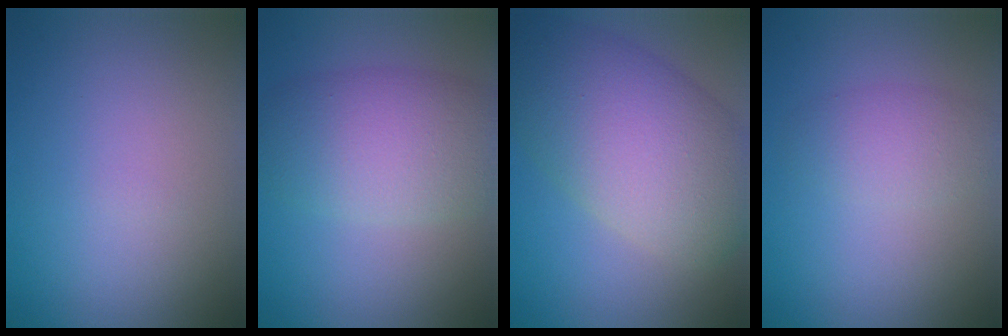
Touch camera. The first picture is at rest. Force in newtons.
{"total": 6.8, "press": 6.8, "slide": 0.5}
{"total": 10.5, "press": 10.5, "slide": 0.7}
{"total": 2.6, "press": 2.6, "slide": 0.0}